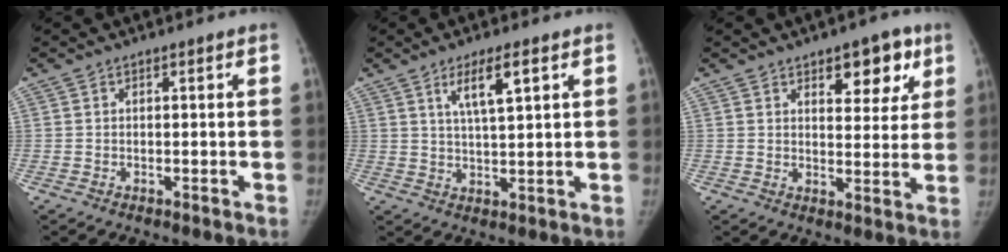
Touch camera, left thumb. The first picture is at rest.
{"total": 6.5, "force": [3.2, 1.4, 5.5], "torque": [-0.094, -0.018, 0.059]}
{"total": 9.3, "force": [5.0, 4.8, 6.2], "torque": [-0.043, -0.021, 0.065]}